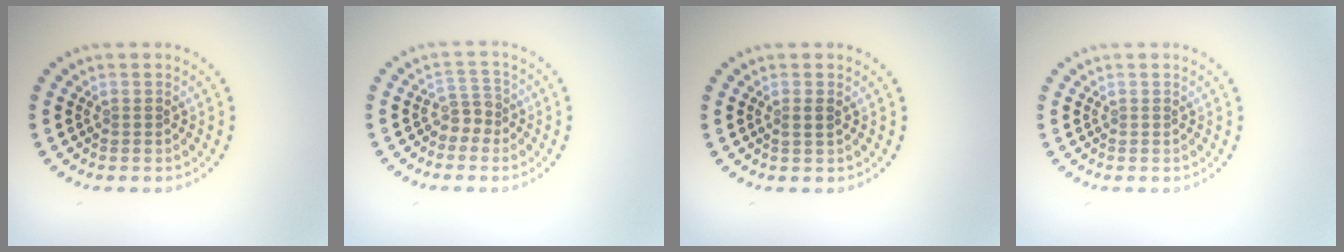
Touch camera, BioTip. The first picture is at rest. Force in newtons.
{"total": 1.9, "press": 1.3, "slide": 1.4}
{"total": 0.9, "press": 0.7, "slide": 0.6}
{"total": 0.0}